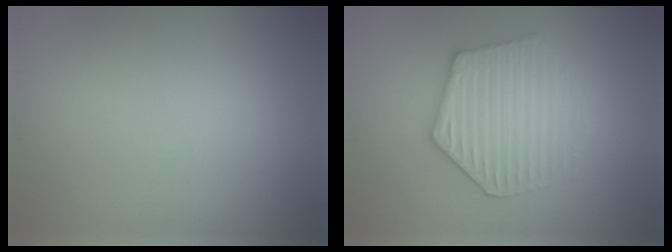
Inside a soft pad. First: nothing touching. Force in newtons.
{"total": 4.2, "press": 3.9, "slide": 1.5}